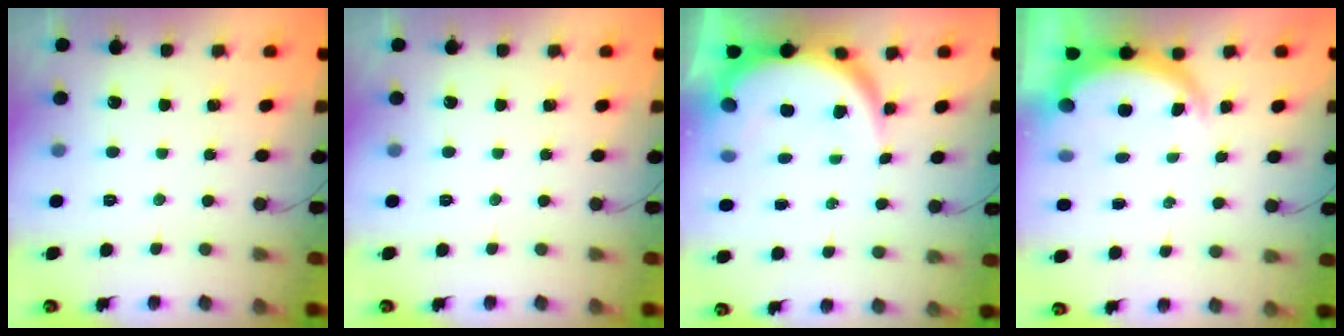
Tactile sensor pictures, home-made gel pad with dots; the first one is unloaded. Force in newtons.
{"total": 0.0}
{"total": 10.8, "press": 10.7, "slide": 1.1}
{"total": 5.8, "press": 5.8, "slide": 0.9}